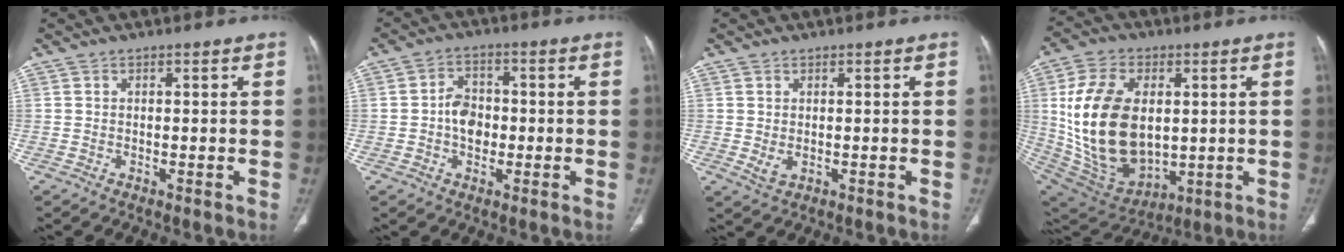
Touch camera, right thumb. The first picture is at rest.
{"total": 5.9, "force": [-0.8, 4.5, 3.8], "torque": [-0.045, 0.016, -0.018]}
{"total": 2.0, "force": [-0.1, 1.3, 1.6], "torque": [-0.032, -0.005, 0.007]}
{"total": 23.2, "force": [1.8, 14.8, 17.8], "torque": [-0.334, -0.016, 0.058]}